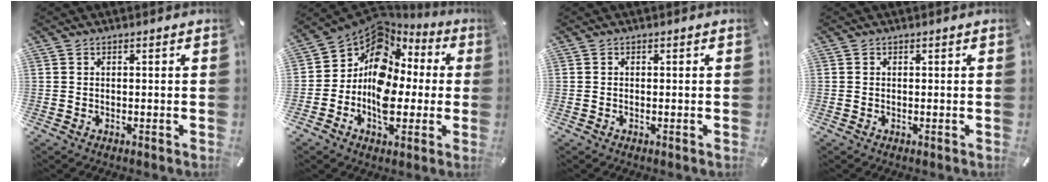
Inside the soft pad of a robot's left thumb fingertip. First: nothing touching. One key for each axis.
{"total": 12.4, "fx": -0.6, "fy": 10.2, "fz": 7.0, "tx": -0.156, "ty": -0.022, "tz": -0.011}
{"total": 0.0}
{"total": 0.0}